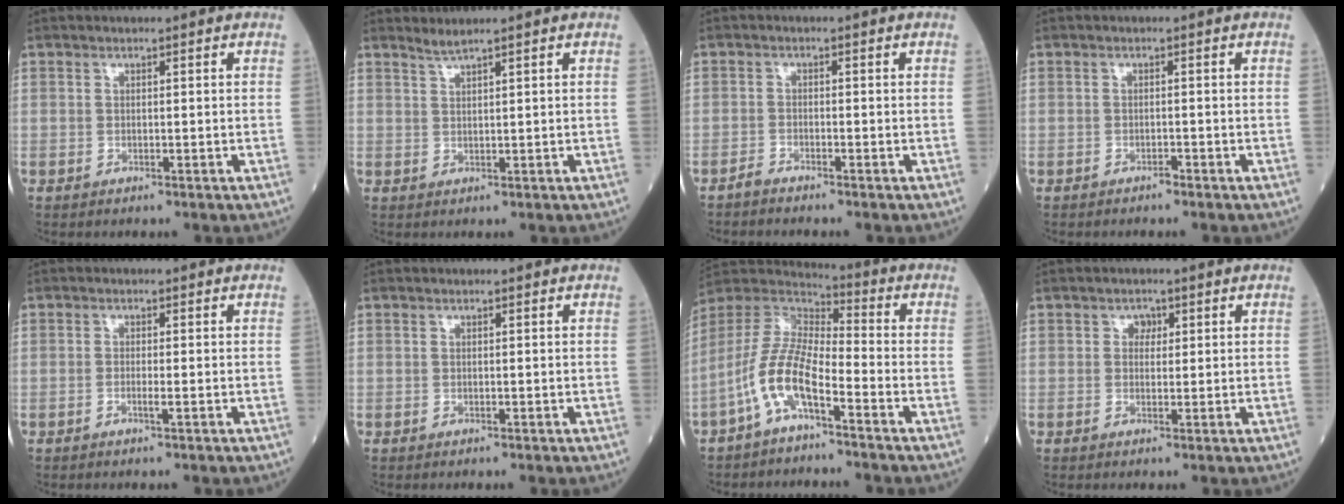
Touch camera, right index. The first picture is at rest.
{"total": 1.5, "force": [1.3, -0.6, 0.4], "torque": [-0.017, -0.001, 0.033]}
{"total": 1.3, "force": [-1.3, -0.3, 0.2], "torque": [-0.009, -0.003, -0.026]}
{"total": 0.6, "force": [-0.5, 0.0, 0.2], "torque": [-0.008, -0.001, -0.008]}
{"total": 0.9, "force": [-0.4, -0.2, 0.8], "torque": [-0.016, 0.001, -0.006]}
{"total": 0.0}
{"total": 9.8, "force": [-5.0, 2.5, 8.0], "torque": [-0.184, 0.008, -0.104]}
{"total": 1.4, "force": [0.6, 1.1, 0.6], "torque": [-0.006, 0.004, 0.008]}